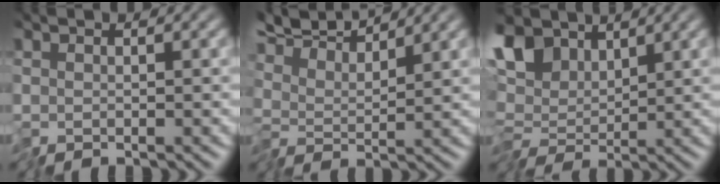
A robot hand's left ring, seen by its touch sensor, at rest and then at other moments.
{"total": 6.0, "force": [5.4, 0.8, 2.5], "torque": [-0.065, 0.017, 0.095]}
{"total": 6.4, "force": [2.3, 3.6, 4.8], "torque": [-0.105, 0.015, 0.029]}